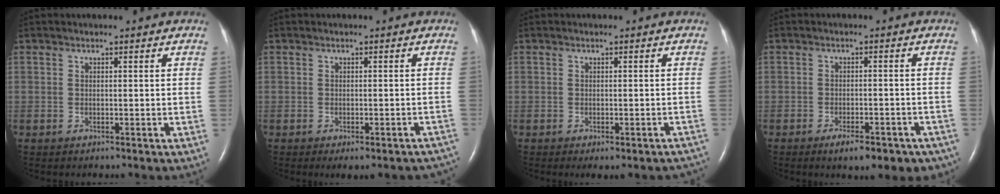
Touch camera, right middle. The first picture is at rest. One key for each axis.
{"total": 7.8, "fx": -6.6, "fy": 2.3, "fz": 3.3, "tx": -0.028, "ty": 0.002, "tz": -0.070}
{"total": 5.5, "fx": -4.5, "fy": 1.8, "fz": 2.6, "tx": -0.019, "ty": -0.001, "tz": -0.049}
{"total": 9.1, "fx": -6.6, "fy": 3.3, "fz": 5.3, "tx": -0.047, "ty": 0.003, "tz": -0.083}